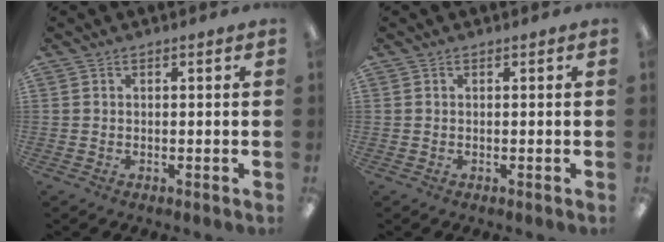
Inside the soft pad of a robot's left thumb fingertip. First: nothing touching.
{"total": 0.0}